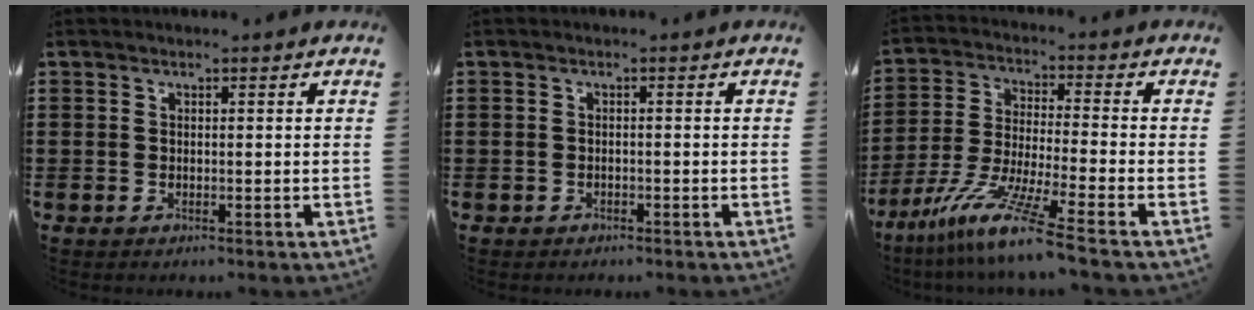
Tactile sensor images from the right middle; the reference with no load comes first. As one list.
[{"total": 0.7, "force": [-0.6, 0.4, -0.1], "torque": [0.000, 0.003, -0.016]}, {"total": 10.4, "force": [-8.0, -0.4, 6.7], "torque": [-0.143, -0.006, -0.165]}]